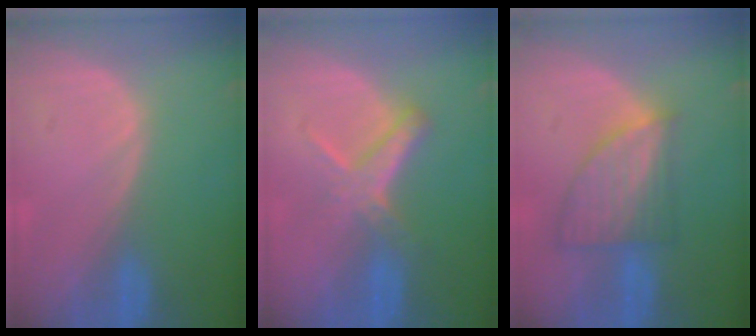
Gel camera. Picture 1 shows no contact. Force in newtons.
{"total": 5.7, "press": 5.1, "slide": 2.6}
{"total": 7.2, "press": 6.5, "slide": 3.2}